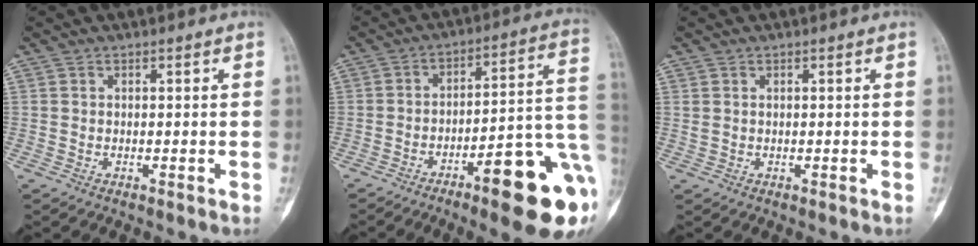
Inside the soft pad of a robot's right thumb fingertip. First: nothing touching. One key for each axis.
{"total": 19.5, "fx": -7.6, "fy": 4.3, "fz": 17.5, "tx": -0.180, "ty": 0.047, "tz": -0.100}
{"total": 0.7, "fx": 0.3, "fy": 0.5, "fz": 0.4, "tx": -0.006, "ty": 0.004, "tz": 0.009}